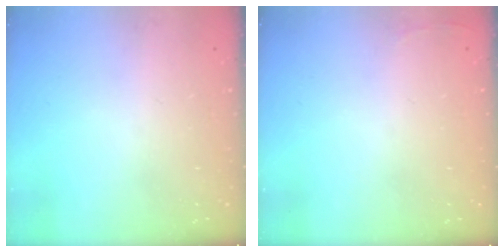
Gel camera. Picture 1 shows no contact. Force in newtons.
{"total": 2.5, "press": 2.4, "slide": 0.9}